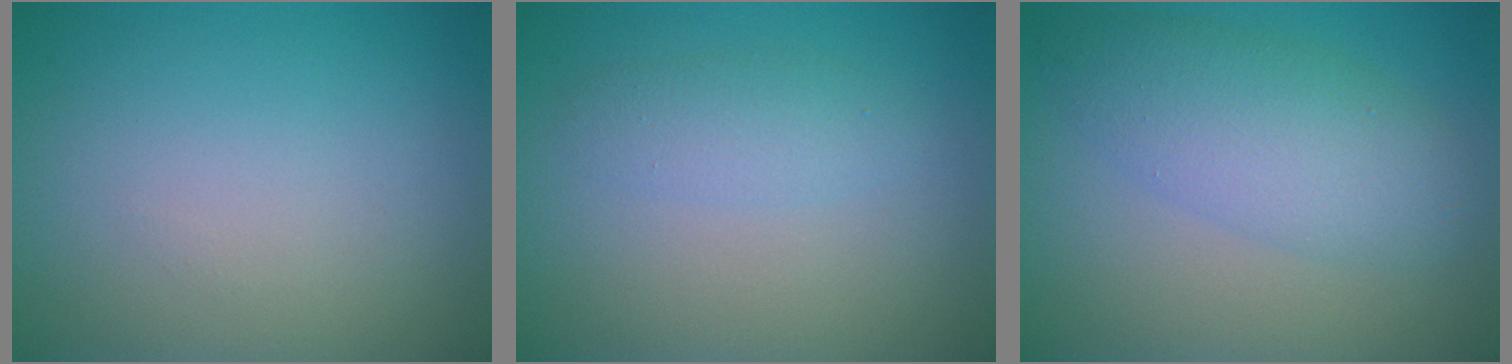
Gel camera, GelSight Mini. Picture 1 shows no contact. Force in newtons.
{"total": 1.8, "press": 1.8, "slide": 0.0}
{"total": 5.0, "press": 5.0, "slide": 0.2}